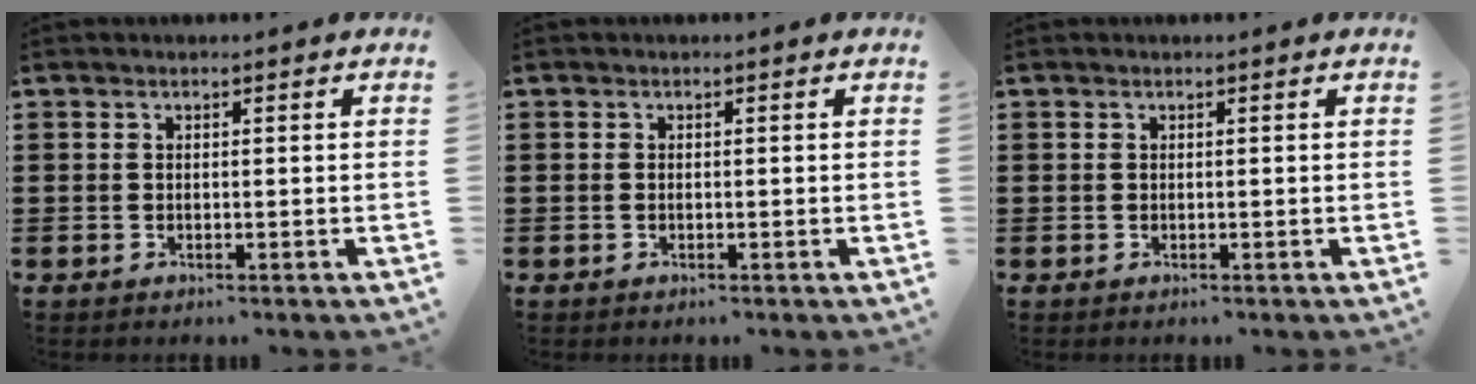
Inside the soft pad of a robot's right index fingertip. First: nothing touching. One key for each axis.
{"total": 0.0}
{"total": 0.0}